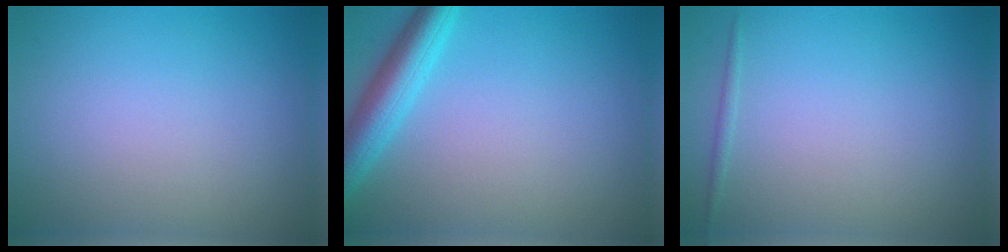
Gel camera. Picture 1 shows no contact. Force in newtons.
{"total": 4.4, "press": 4.4, "slide": 0.3}
{"total": 0.6, "press": 0.6, "slide": 0.0}